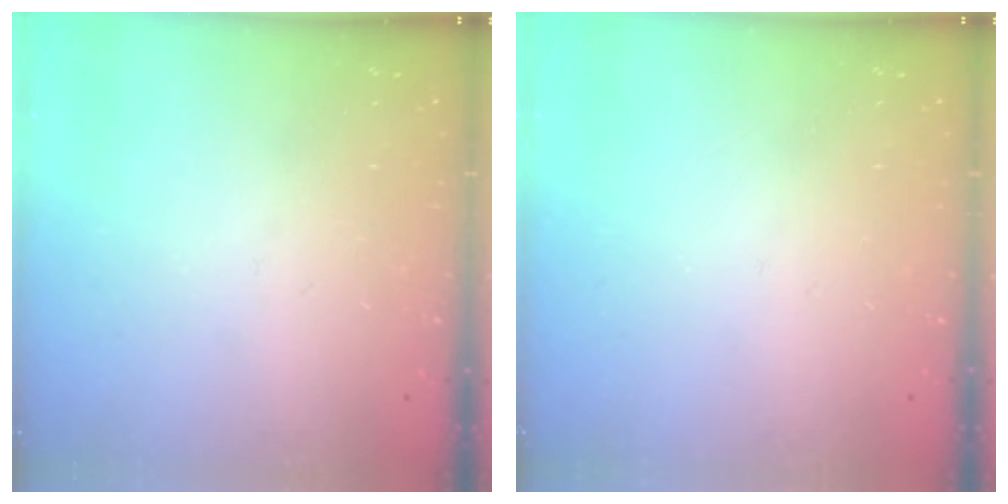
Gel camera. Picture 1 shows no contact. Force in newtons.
{"total": 0.0}